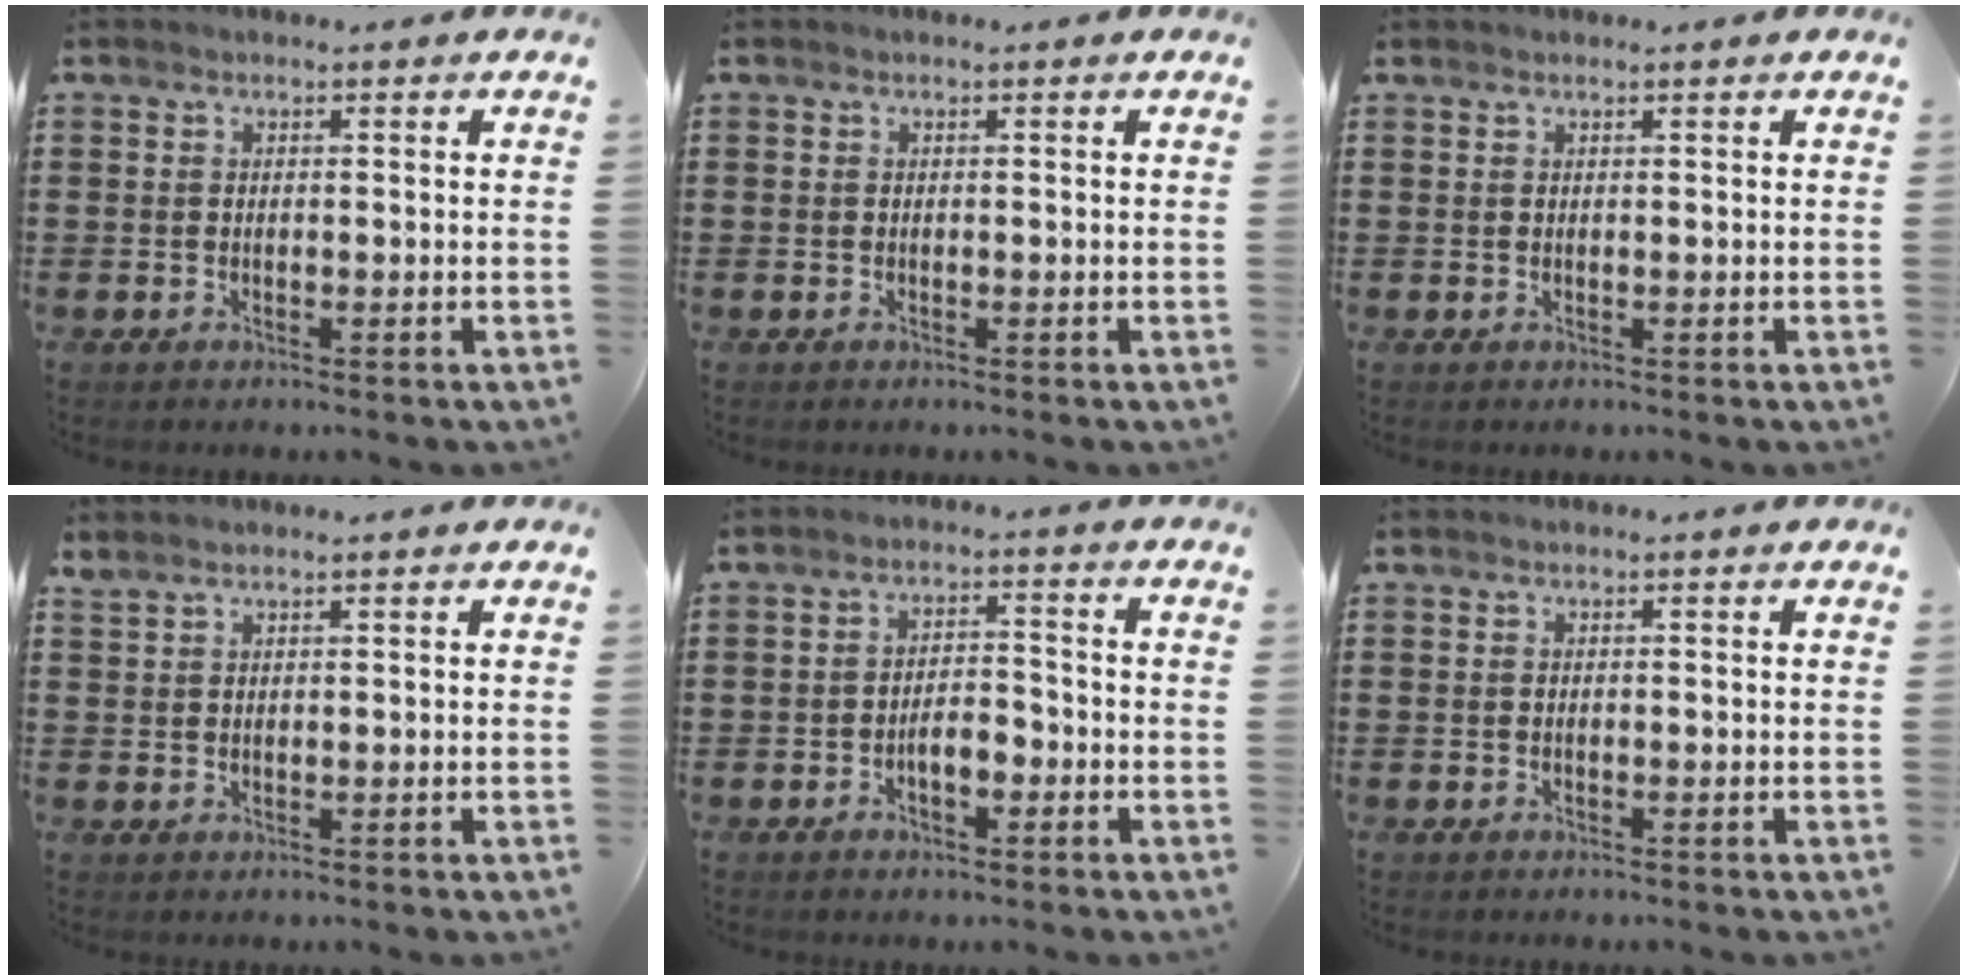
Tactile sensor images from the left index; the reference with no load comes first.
{"total": 0.0}
{"total": 0.0}
{"total": 1.0, "force": [1.0, 0.1, 0.3], "torque": [-0.007, 0.000, 0.020]}
{"total": 4.0, "force": [-1.7, 1.7, 3.1], "torque": [-0.055, 0.009, -0.034]}
{"total": 0.0}